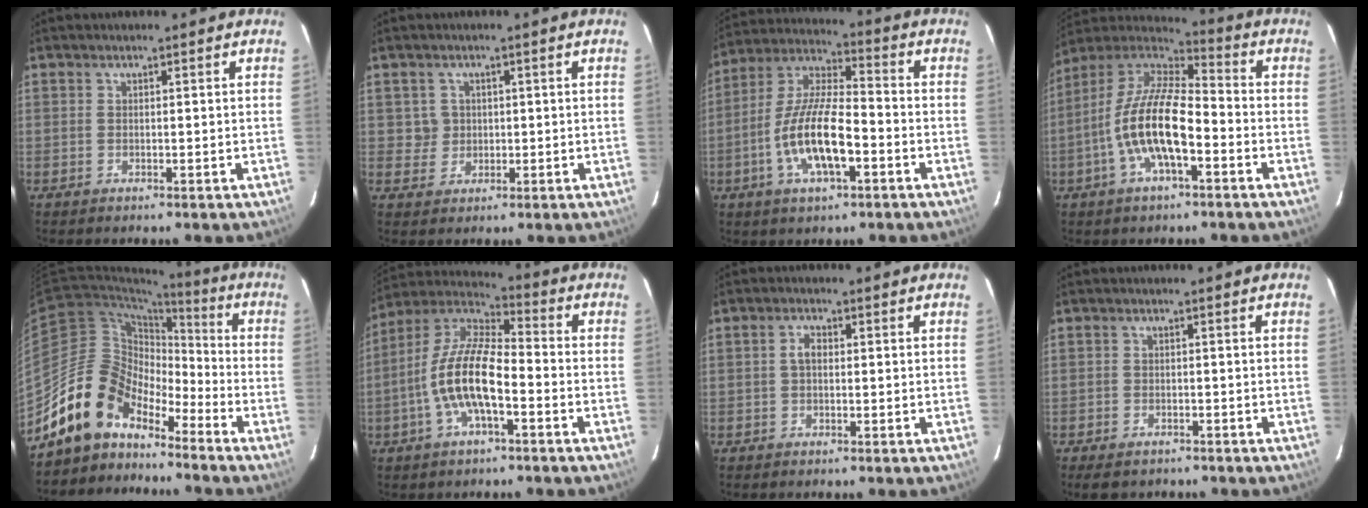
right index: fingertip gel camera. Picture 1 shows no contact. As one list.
[{"total": 3.1, "force": [0.5, 3.1, 0.1], "torque": [0.007, 0.014, 0.009]}, {"total": 14.3, "force": [-4.9, 4.6, 12.6], "torque": [-0.259, -0.004, -0.092]}, {"total": 15.5, "force": [-4.9, 5.4, 13.8], "torque": [-0.270, -0.001, -0.097]}, {"total": 13.1, "force": [-10.6, 6.4, 4.2], "torque": [-0.078, 0.031, -0.201]}, {"total": 13.7, "force": [-4.2, 4.6, 12.2], "torque": [-0.246, 0.003, -0.084]}, {"total": 1.9, "force": [0.0, 1.1, 1.5], "torque": [-0.032, 0.008, -0.001]}, {"total": 3.9, "force": [-2.9, 2.2, 1.4], "torque": [-0.037, -0.006, -0.043]}]